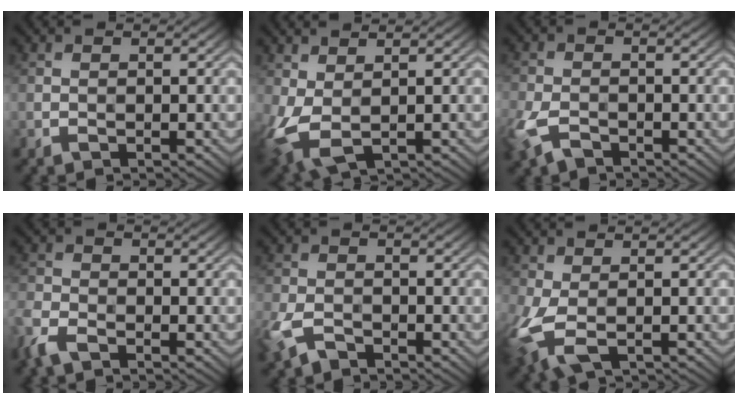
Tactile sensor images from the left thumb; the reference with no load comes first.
{"total": 6.0, "force": [0.0, 3.4, 5.0], "torque": [-0.126, -0.021, 0.010]}
{"total": 6.2, "force": [-3.2, 3.4, 4.0], "torque": [-0.102, -0.020, -0.064]}
{"total": 4.1, "force": [-3.0, 1.8, 2.1], "torque": [-0.059, -0.014, -0.067]}
{"total": 5.5, "force": [-3.2, 3.0, 3.3], "torque": [-0.081, -0.014, -0.067]}
{"total": 6.8, "force": [-1.8, 3.7, 5.4], "torque": [-0.138, -0.025, -0.023]}